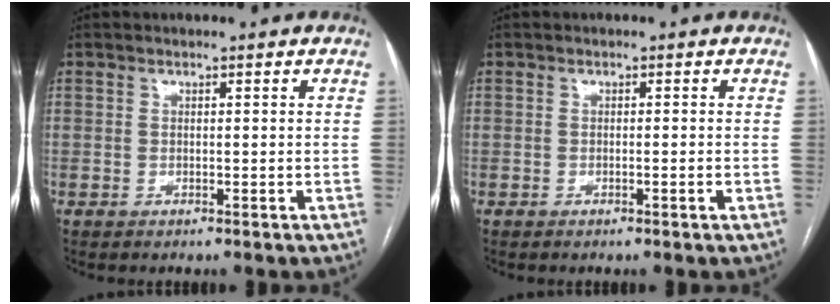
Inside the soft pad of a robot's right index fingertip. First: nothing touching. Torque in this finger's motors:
{"motor_torque": [0.13, 0.02, 0.09, -0.01]}